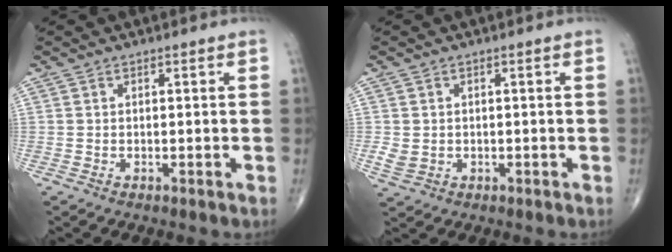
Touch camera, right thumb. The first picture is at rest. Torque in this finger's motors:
{"motor_torque": [-0.21, 0.22, -0.10, 0.00, -0.06]}